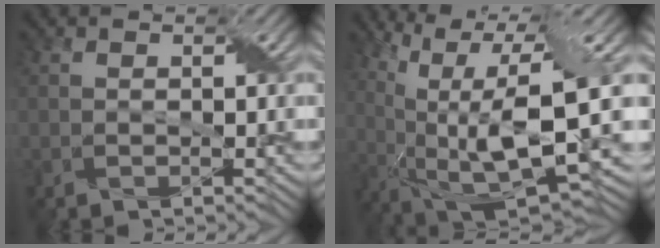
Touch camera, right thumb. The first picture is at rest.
{"total": 15.4, "force": [2.9, 5.2, 14.2], "torque": [-0.272, -0.001, 0.067]}